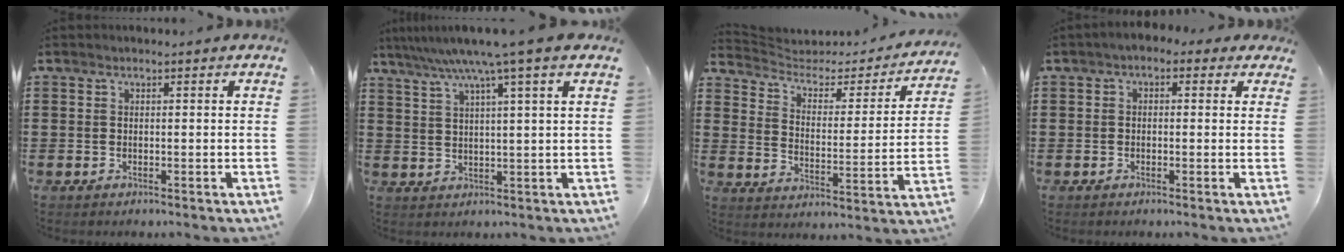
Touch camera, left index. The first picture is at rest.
{"total": 6.4, "force": [3.8, -1.0, 5.1], "torque": [-0.109, -0.014, 0.061]}
{"total": 3.1, "force": [2.3, 1.7, 1.2], "torque": [-0.042, -0.017, 0.031]}
{"total": 1.6, "force": [-0.8, 1.0, 1.0], "torque": [-0.021, 0.007, -0.018]}